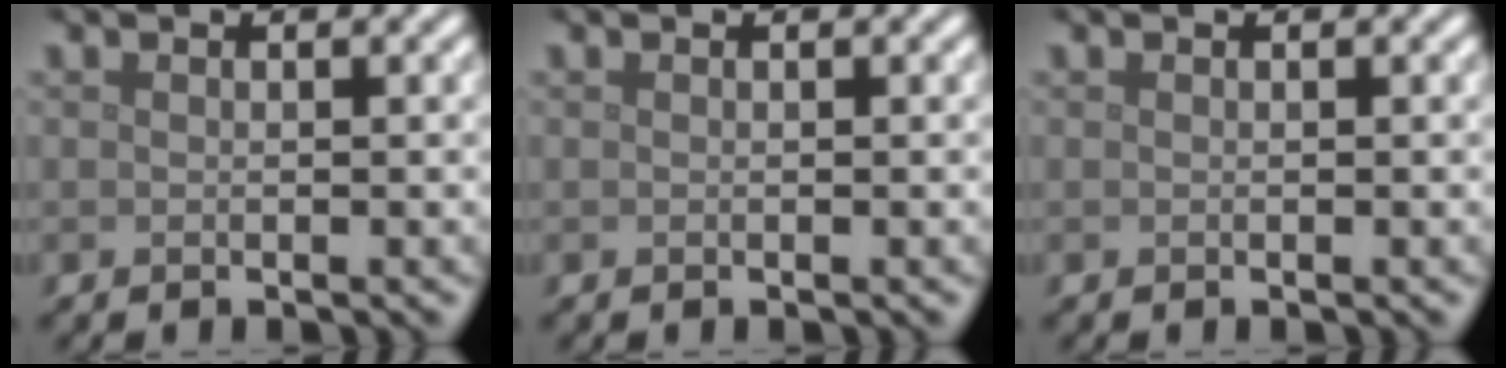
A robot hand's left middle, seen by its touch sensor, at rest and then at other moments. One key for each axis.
{"total": 0.0}
{"total": 0.0}